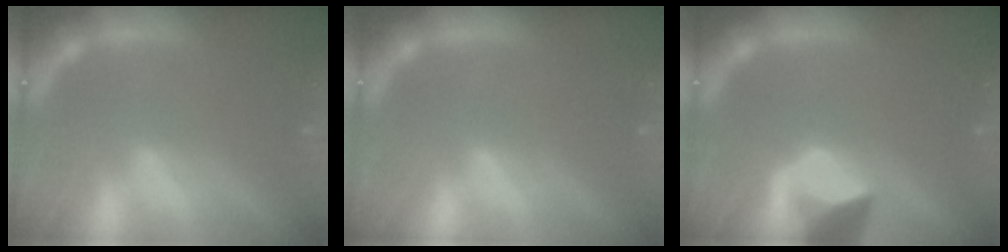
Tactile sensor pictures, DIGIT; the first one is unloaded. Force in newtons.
{"total": 0.0}
{"total": 4.0}